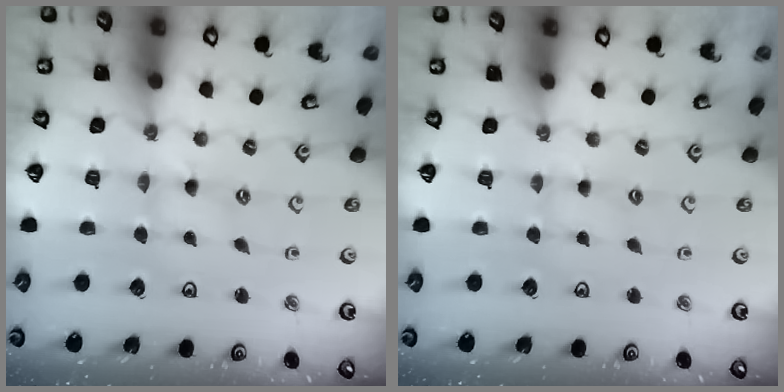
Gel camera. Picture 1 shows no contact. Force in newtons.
{"total": 1.2, "press": 1.1, "slide": 0.2}